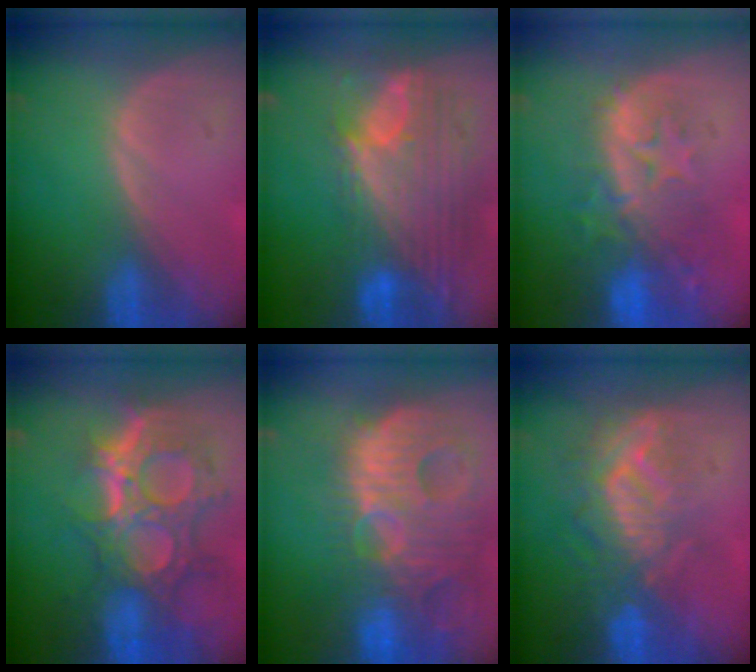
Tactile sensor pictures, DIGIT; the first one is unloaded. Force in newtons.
{"total": 12.1, "press": 10.2, "slide": 6.4}
{"total": 9.9, "press": 8.7, "slide": 4.7}
{"total": 11.9, "press": 10.6, "slide": 5.4}
{"total": 14.6, "press": 12.6, "slide": 7.3}
{"total": 9.5, "press": 8.4, "slide": 4.4}